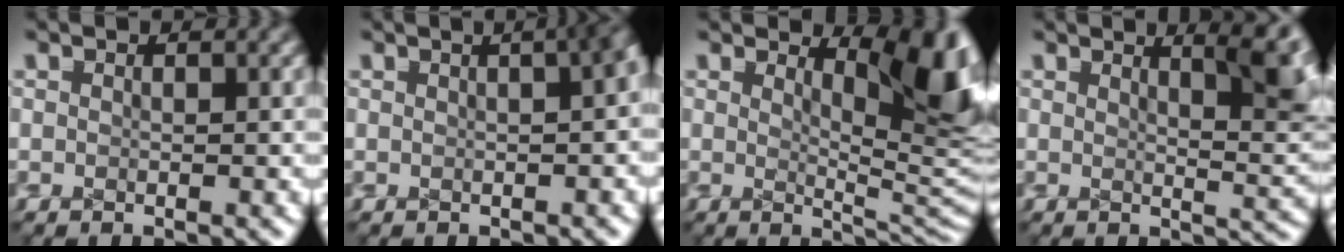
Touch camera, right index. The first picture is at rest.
{"total": 3.7, "force": [0.6, 1.8, 3.2], "torque": [-0.014, 0.018, 0.003]}
{"total": 8.6, "force": [1.7, 2.5, 8.1], "torque": [-0.050, 0.001, 0.030]}
{"total": 5.8, "force": [2.2, 1.5, 5.1], "torque": [-0.027, -0.002, 0.037]}